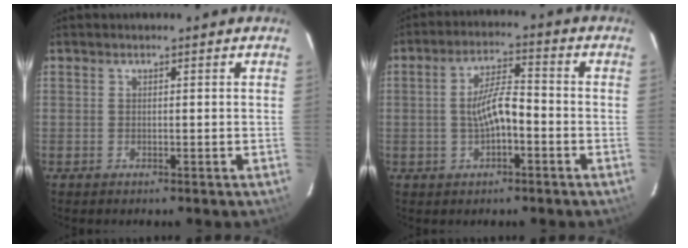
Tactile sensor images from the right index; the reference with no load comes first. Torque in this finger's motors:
{"motor_torque": [0.22, -0.09, 0.43, 0.09]}